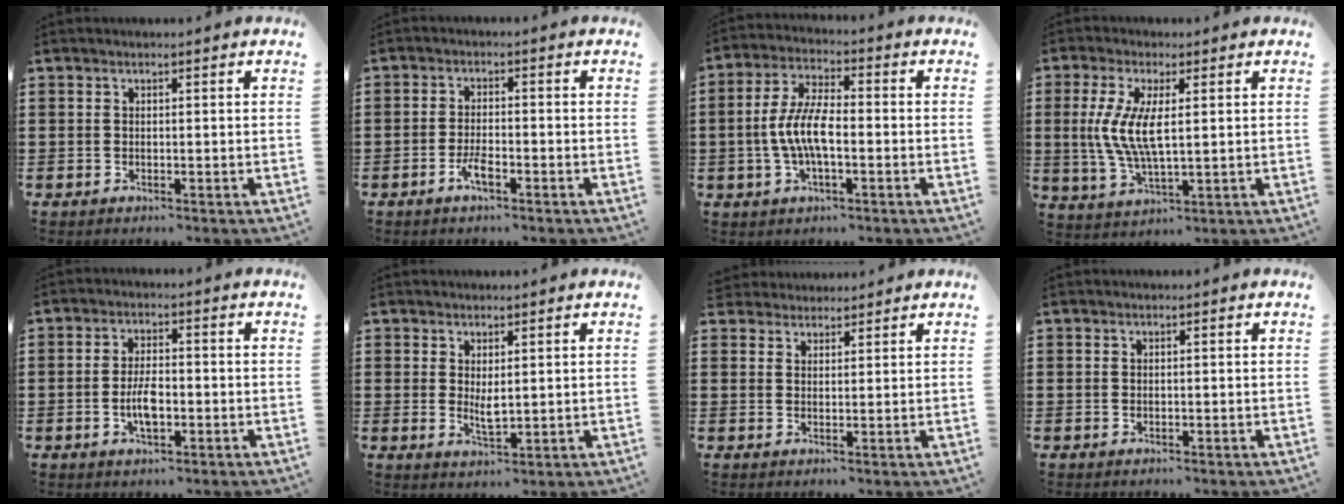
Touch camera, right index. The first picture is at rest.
{"total": 3.2, "force": [-1.9, 0.8, 2.5], "torque": [-0.057, -0.001, -0.040]}
{"total": 7.5, "force": [-1.4, 2.8, 6.8], "torque": [-0.159, -0.007, -0.035]}
{"total": 7.8, "force": [0.8, 2.8, 7.2], "torque": [-0.167, -0.002, 0.006]}
{"total": 4.9, "force": [-1.1, 2.0, 4.3], "torque": [-0.089, 0.002, -0.022]}
{"total": 2.7, "force": [0.9, 0.8, 2.4], "torque": [-0.047, -0.002, 0.017]}
{"total": 2.5, "force": [2.3, 0.8, -0.4], "torque": [0.000, 0.003, 0.047]}
{"total": 0.0}